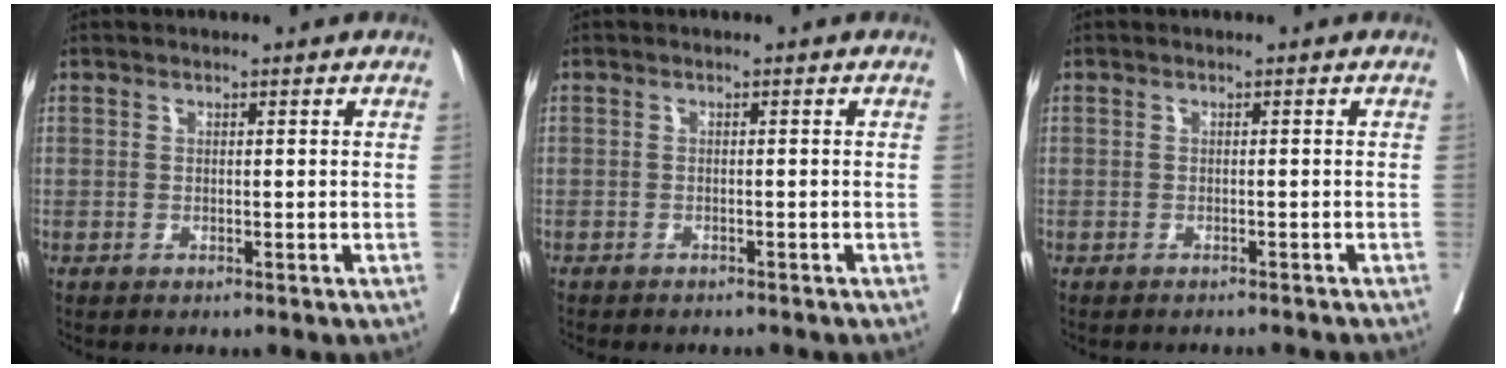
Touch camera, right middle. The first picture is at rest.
{"total": 5.2, "force": [-4.7, 1.1, 1.8], "torque": [-0.021, -0.006, -0.059]}
{"total": 5.6, "force": [-5.4, 0.5, 1.5], "torque": [-0.018, -0.012, -0.058]}